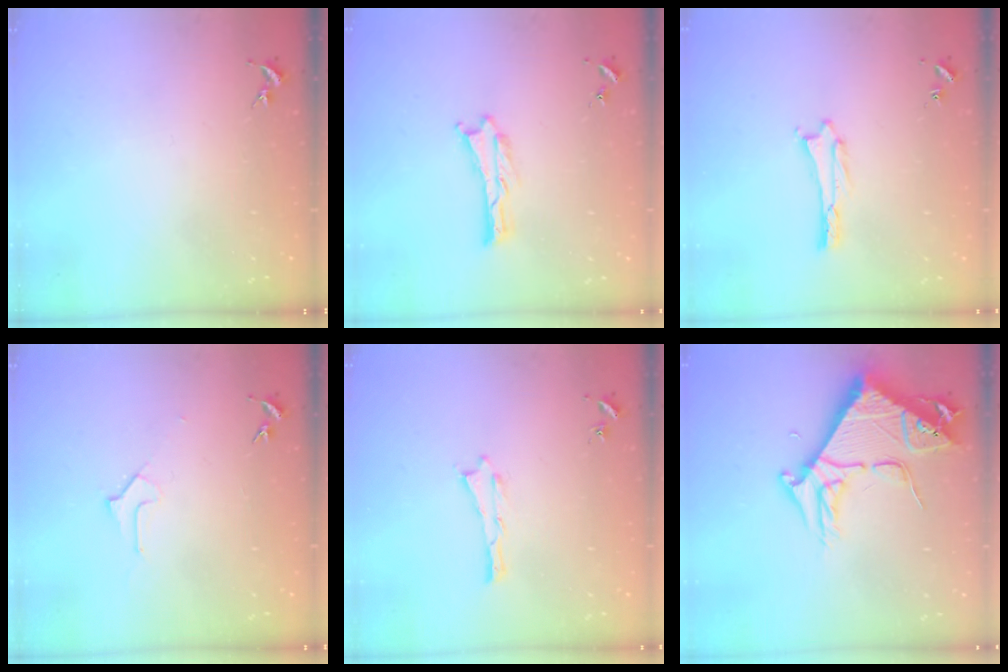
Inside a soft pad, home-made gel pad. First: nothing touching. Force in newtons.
{"total": 0.0}
{"total": 0.5, "press": 0.5, "slide": 0.2}
{"total": 1.6, "press": 1.6, "slide": 0.1}
{"total": 0.0}
{"total": 8.8, "press": 8.7, "slide": 1.1}